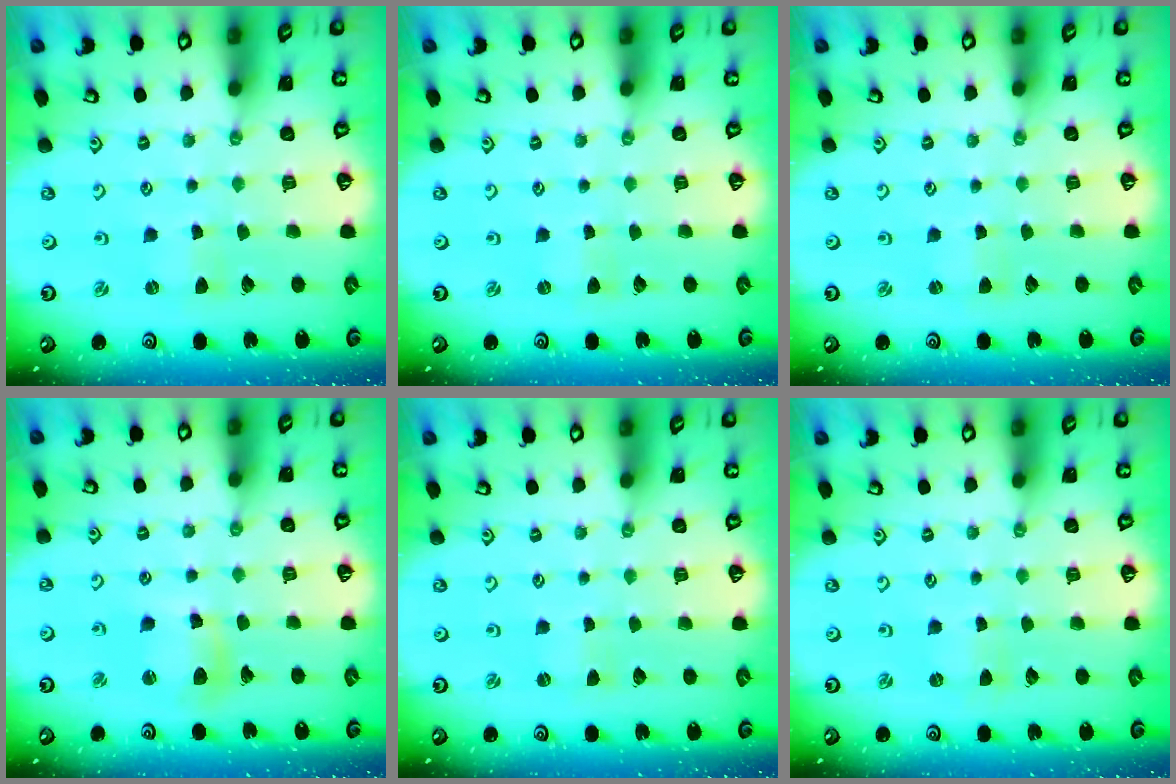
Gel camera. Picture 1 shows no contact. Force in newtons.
{"total": 0.0}
{"total": 1.7, "press": 1.7, "slide": 0.3}
{"total": 9.2, "press": 9.2, "slide": 1.0}
{"total": 0.0}
{"total": 0.6, "press": 0.6, "slide": 0.1}